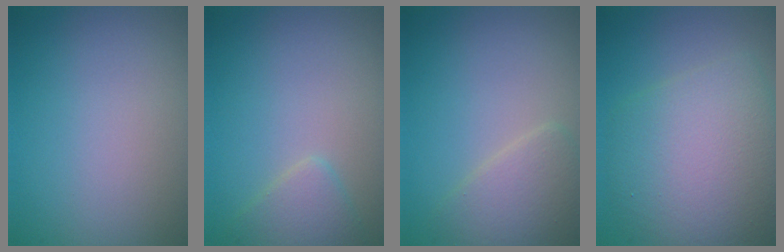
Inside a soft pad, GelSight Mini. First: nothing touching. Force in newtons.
{"total": 2.3, "press": 2.3, "slide": 0.1}
{"total": 3.1, "press": 3.1, "slide": 0.2}
{"total": 8.1, "press": 8.1, "slide": 0.4}